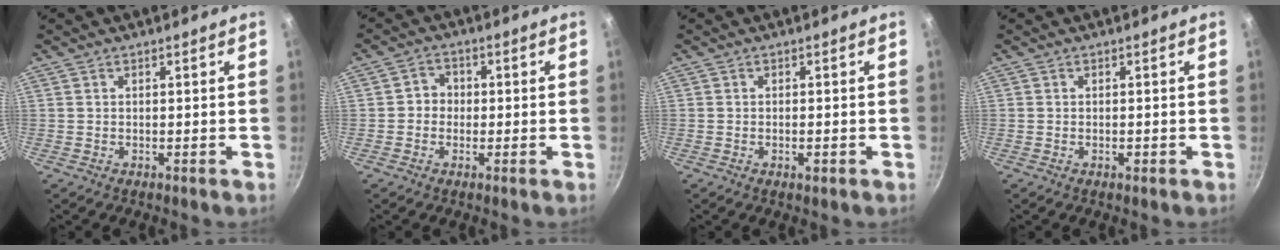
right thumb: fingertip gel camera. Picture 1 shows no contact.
{"total": 3.7, "force": [-0.3, 3.4, 1.4], "torque": [0.001, 0.010, -0.012]}
{"total": 1.6, "force": [-0.6, 0.6, 1.3], "torque": [-0.026, 0.000, -0.012]}
{"total": 1.0, "force": [-0.4, 0.4, 0.8], "torque": [-0.012, 0.002, -0.008]}